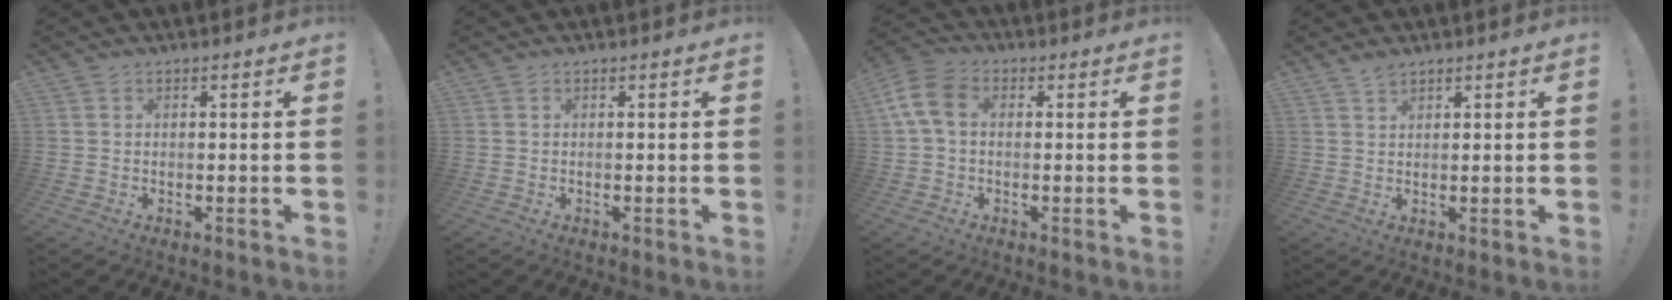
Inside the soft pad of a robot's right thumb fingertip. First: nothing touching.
{"total": 0.0}
{"total": 9.0, "force": [1.5, 6.0, 6.5], "torque": [-0.136, 0.011, 0.034]}
{"total": 2.2, "force": [1.9, 0.7, 1.0], "torque": [-0.009, -0.012, 0.033]}